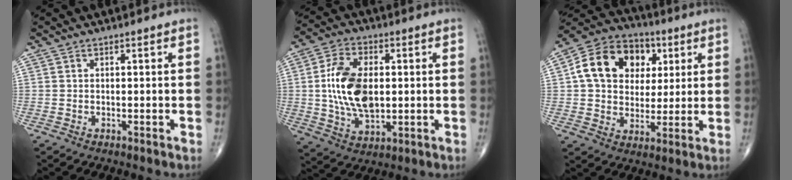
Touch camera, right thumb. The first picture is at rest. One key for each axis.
{"total": 14.3, "fx": 0.8, "fy": 8.2, "fz": 11.6, "tx": -0.210, "ty": 0.000, "tz": 0.018}
{"total": 16.5, "fx": 4.0, "fy": 12.8, "fz": 9.6, "tx": -0.135, "ty": 0.008, "tz": 0.061}